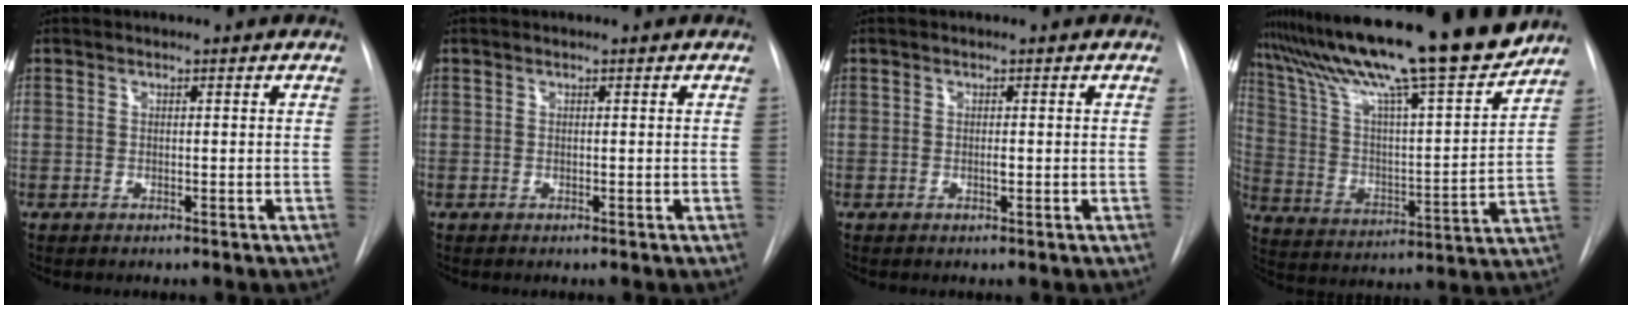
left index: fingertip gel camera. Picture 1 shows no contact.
{"total": 0.0}
{"total": 0.5, "force": [0.0, 0.1, 0.5], "torque": [-0.009, 0.000, -0.002]}
{"total": 22.5, "force": [19.3, 0.7, 11.6], "torque": [-0.203, -0.021, 0.309]}